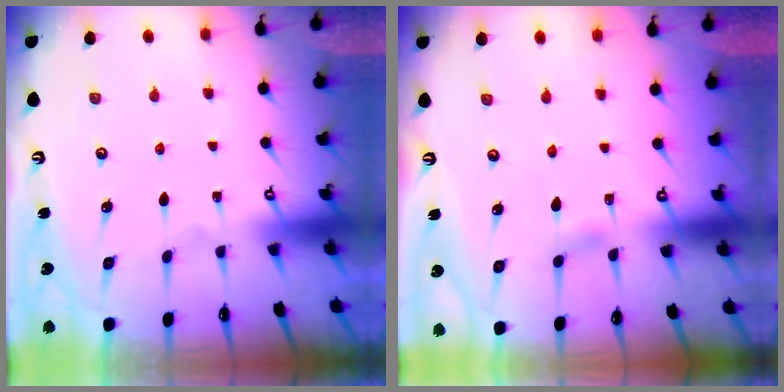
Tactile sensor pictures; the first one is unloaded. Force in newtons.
{"total": 2.2, "press": 2.2, "slide": 0.3}